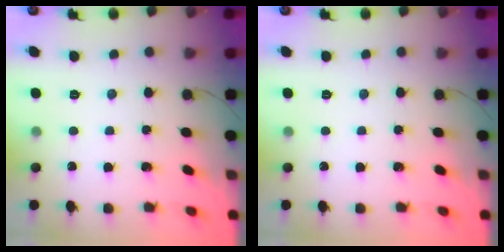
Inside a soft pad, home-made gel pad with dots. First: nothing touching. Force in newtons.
{"total": 0.0}